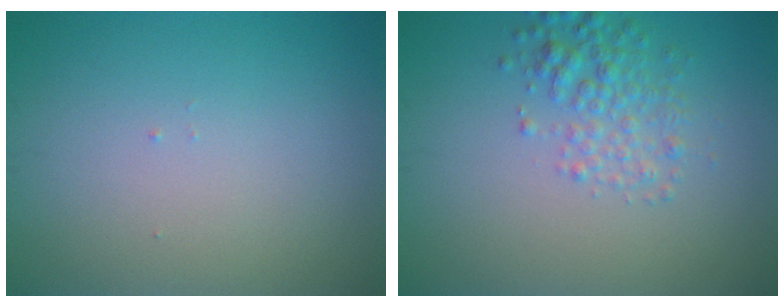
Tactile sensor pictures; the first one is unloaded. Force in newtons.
{"total": 2.9, "press": 2.9, "slide": 0.0}